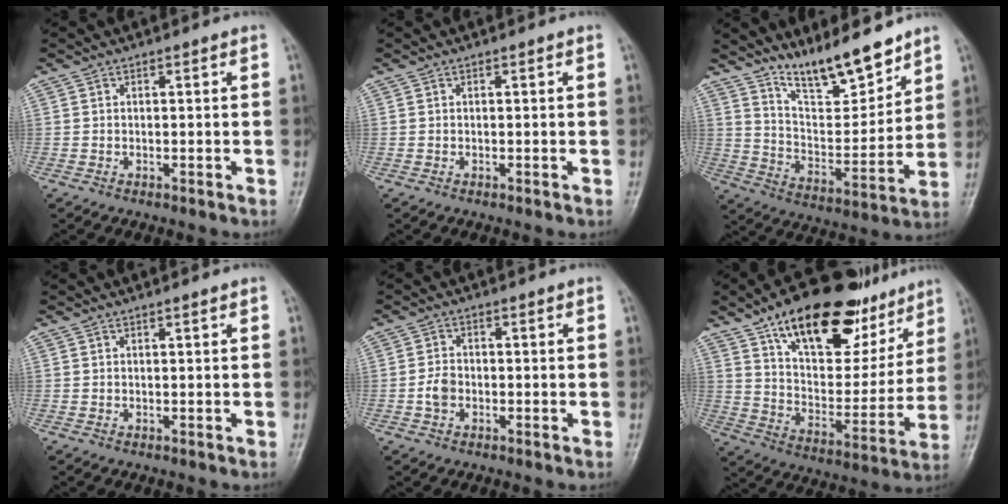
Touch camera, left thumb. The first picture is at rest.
{"total": 0.0}
{"total": 13.4, "force": [11.1, 3.4, 6.6], "torque": [-0.081, -0.081, 0.201]}
{"total": 0.6, "force": [0.4, 0.0, 0.4], "torque": [-0.010, -0.002, 0.009]}
{"total": 3.0, "force": [-0.8, 2.2, 1.9], "torque": [-0.032, 0.009, -0.020]}
{"total": 26.2, "force": [16.4, 12.4, 16.2], "torque": [-0.199, -0.044, 0.262]}